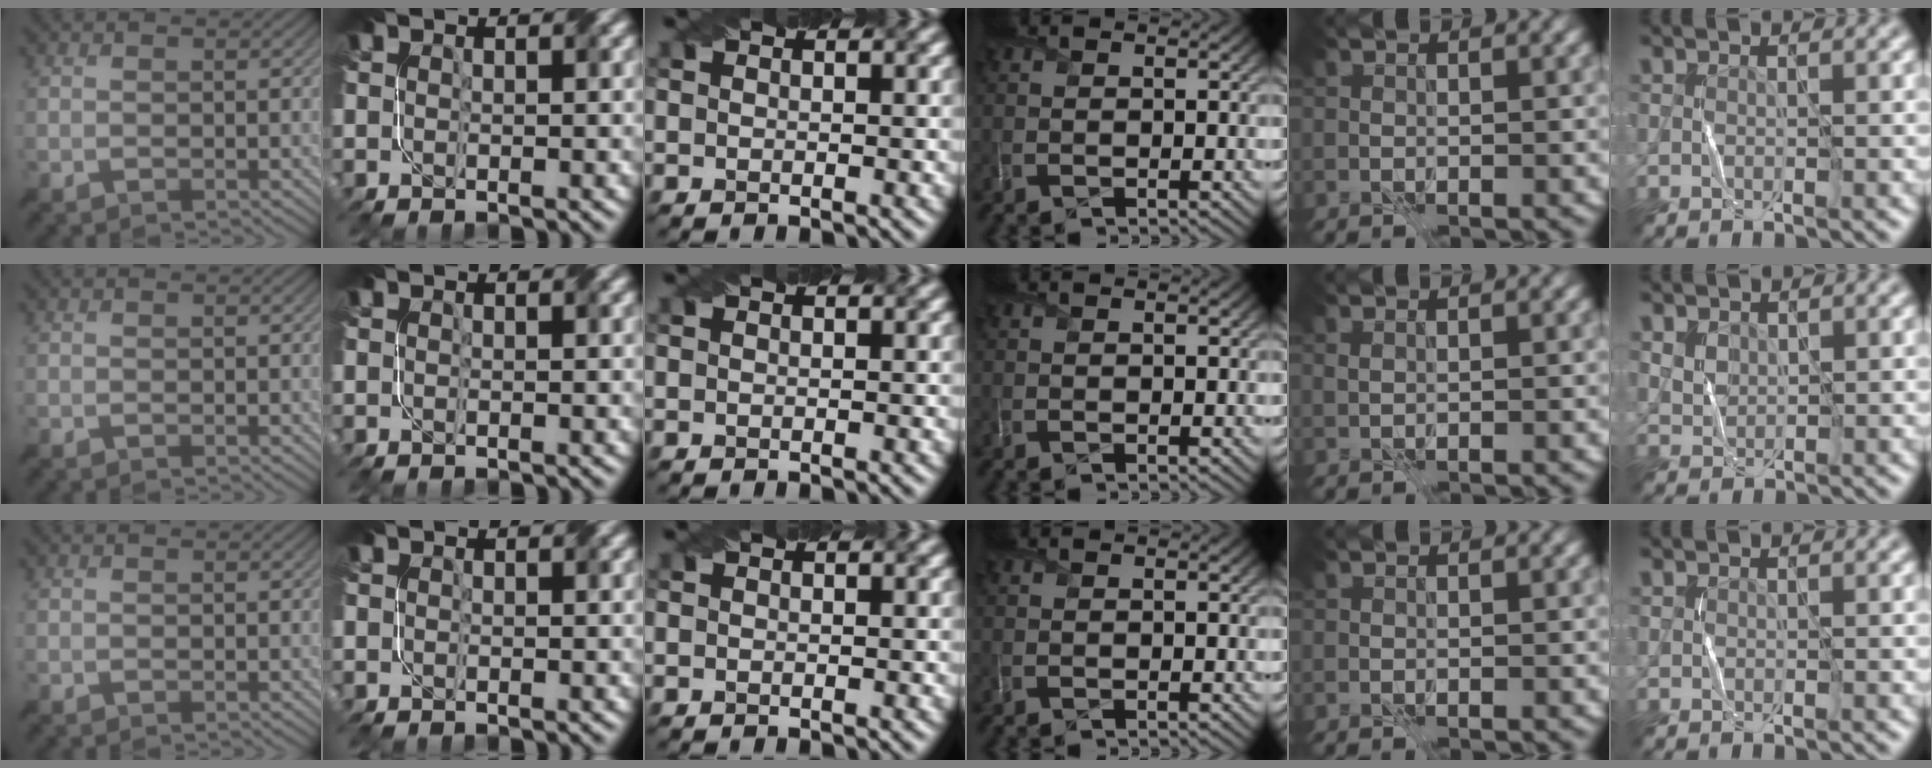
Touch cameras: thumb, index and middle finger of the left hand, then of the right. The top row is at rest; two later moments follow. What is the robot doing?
{"motion": "fold", "object": "file"}